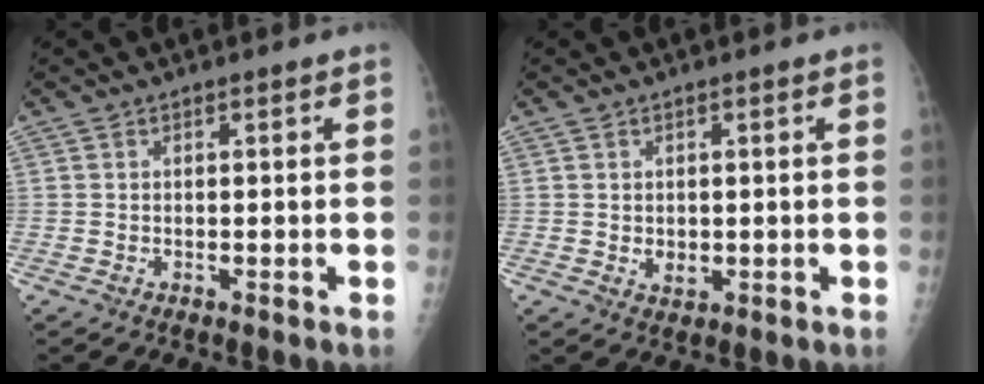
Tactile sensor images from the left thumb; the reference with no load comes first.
{"total": 2.5, "force": [0.0, 1.8, 1.7], "torque": [-0.016, -0.004, 0.006]}